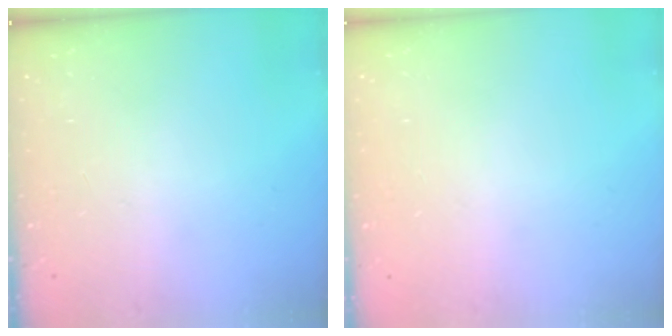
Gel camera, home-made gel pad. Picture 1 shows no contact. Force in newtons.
{"total": 0.0}